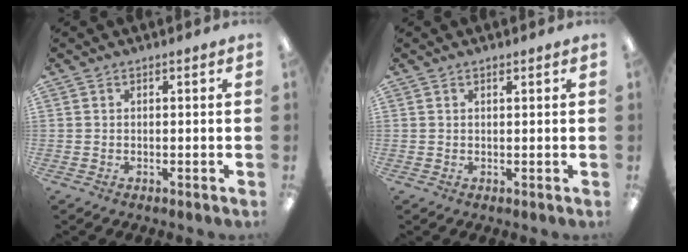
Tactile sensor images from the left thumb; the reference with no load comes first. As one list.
[{"total": 0.7, "force": [0.6, 0.2, 0.3], "torque": [-0.007, 0.001, 0.011]}]